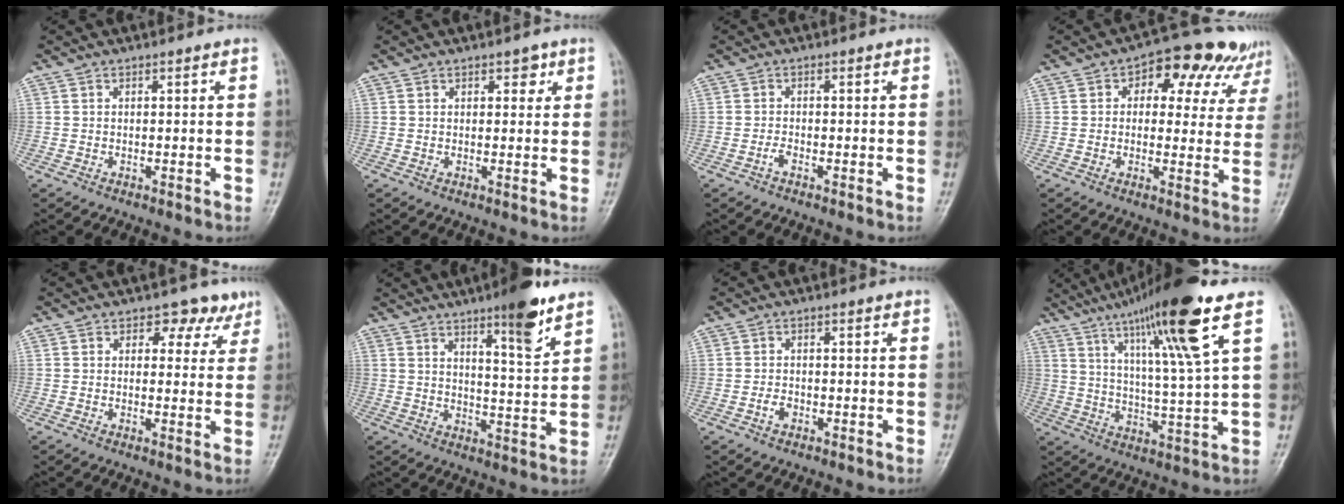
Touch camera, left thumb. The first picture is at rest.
{"total": 2.3, "force": [1.2, 1.4, 1.4], "torque": [0.001, -0.003, 0.014]}
{"total": 1.2, "force": [-0.8, 0.4, 0.8], "torque": [-0.017, 0.001, -0.019]}
{"total": 13.5, "force": [6.8, 8.1, 8.4], "torque": [-0.051, 0.004, 0.081]}
{"total": 5.1, "force": [3.2, 3.6, 1.6], "torque": [0.018, -0.012, 0.032]}
{"total": 9.9, "force": [6.5, 1.5, 7.3], "torque": [-0.097, -0.043, 0.094]}
{"total": 1.9, "force": [-0.9, 1.2, 1.1], "torque": [-0.019, 0.006, -0.019]}
{"total": 18.7, "force": [10.4, 1.0, 15.6], "torque": [-0.253, -0.037, 0.170]}